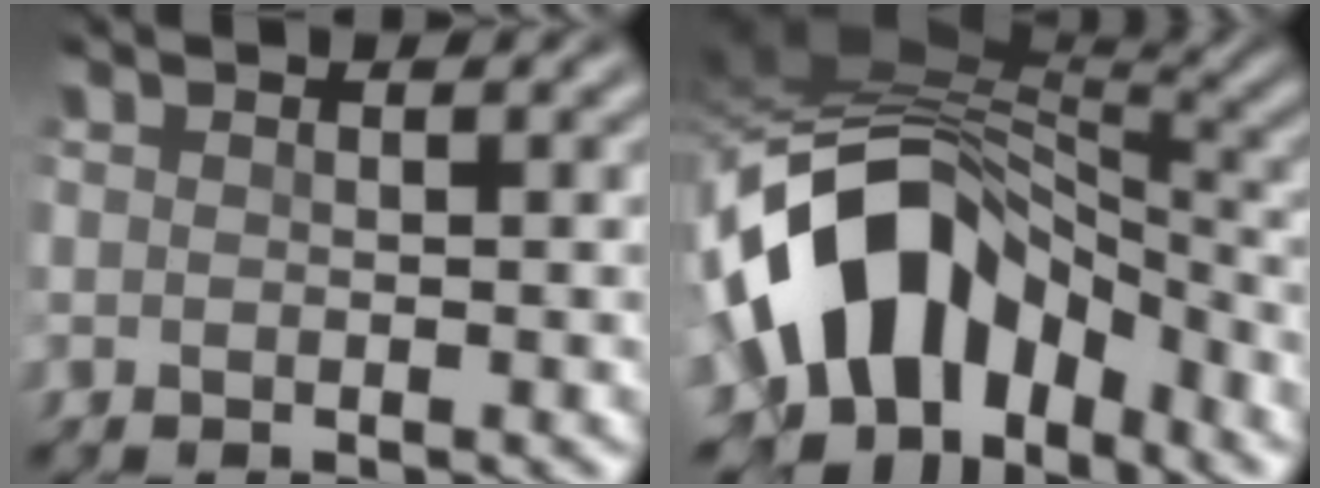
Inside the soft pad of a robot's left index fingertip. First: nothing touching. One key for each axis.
{"total": 12.4, "fx": -3.3, "fy": 8.2, "fz": 8.6, "tx": -0.156, "ty": 0.012, "tz": -0.062}